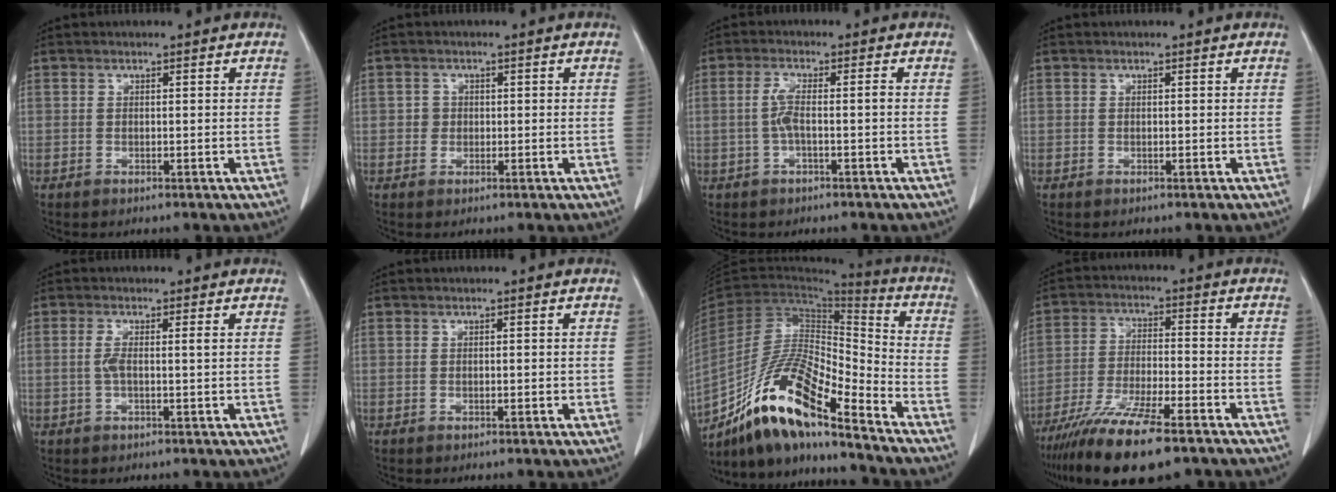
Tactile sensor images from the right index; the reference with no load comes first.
{"total": 1.6, "force": [0.0, 1.5, 0.4], "torque": [-0.003, 0.005, 0.000]}
{"total": 3.5, "force": [-0.7, 0.4, 3.4], "torque": [-0.074, 0.010, -0.012]}
{"total": 0.0}
{"total": 2.4, "force": [0.1, 0.2, 2.4], "torque": [-0.054, 0.005, 0.002]}
{"total": 0.7, "force": [-0.1, 0.3, 0.6], "torque": [-0.011, 0.000, 0.000]}
{"total": 17.4, "force": [-12.9, 2.5, 11.4], "torque": [-0.216, -0.002, -0.236]}
{"total": 15.8, "force": [-11.4, 2.5, 10.7], "torque": [-0.200, -0.040, -0.196]}